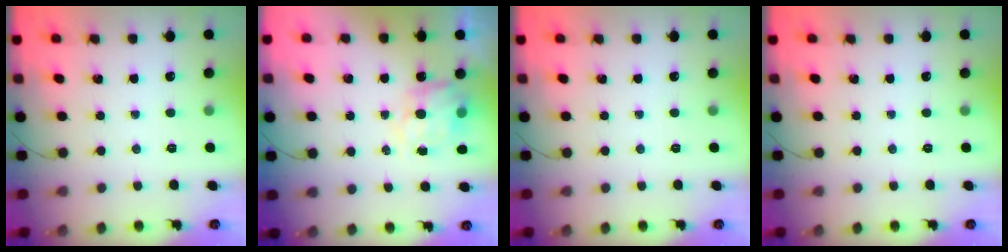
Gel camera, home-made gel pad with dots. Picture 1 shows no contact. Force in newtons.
{"total": 8.7, "press": 8.6, "slide": 0.7}
{"total": 0.0}
{"total": 0.0}